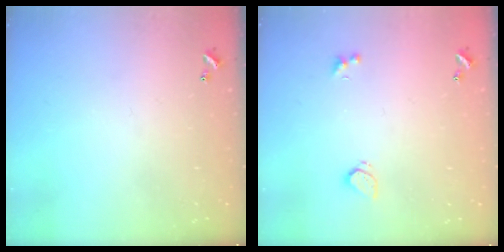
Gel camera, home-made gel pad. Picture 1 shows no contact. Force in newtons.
{"total": 1.8, "press": 1.7, "slide": 0.6}